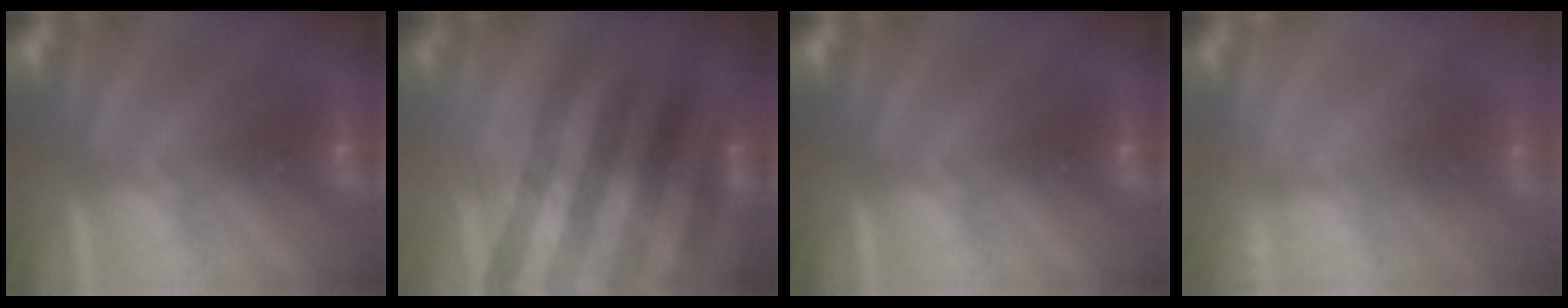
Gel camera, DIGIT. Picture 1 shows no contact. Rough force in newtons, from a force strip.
{"total": 3.6}
{"total": 0.0}
{"total": 2.3}